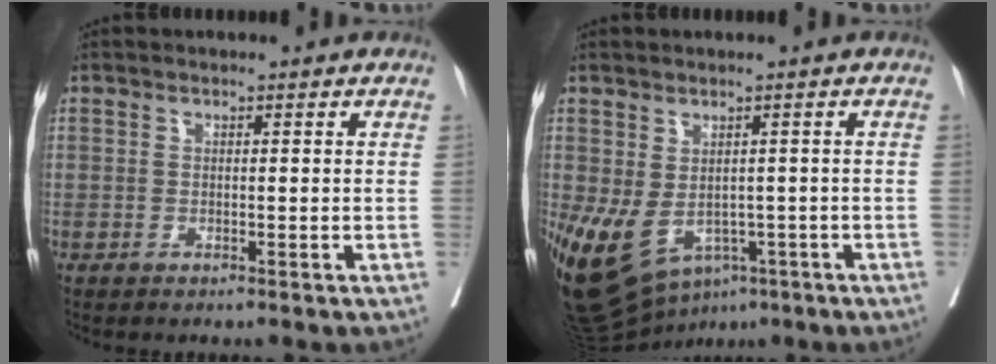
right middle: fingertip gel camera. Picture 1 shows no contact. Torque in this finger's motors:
{"motor_torque": [0.45, -0.24, 1.05, 0.21]}